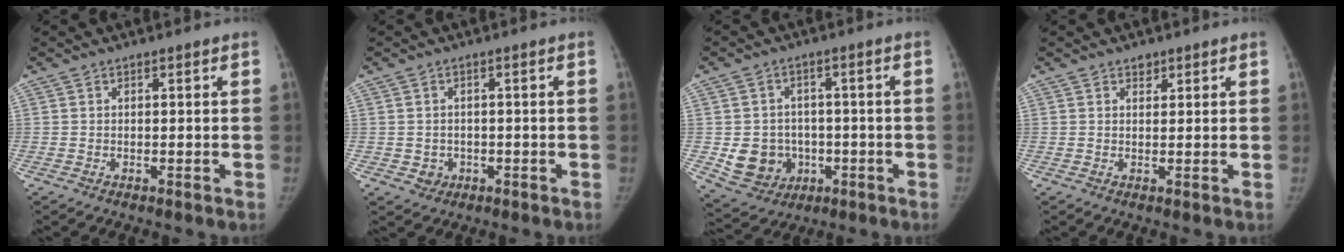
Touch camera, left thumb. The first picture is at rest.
{"total": 2.8, "force": [-0.8, 2.6, 0.7], "torque": [0.003, 0.004, -0.006]}
{"total": 9.9, "force": [-1.8, 8.9, 3.9], "torque": [-0.037, 0.007, -0.013]}
{"total": 1.6, "force": [1.0, 1.1, 0.4], "torque": [0.007, -0.007, 0.013]}